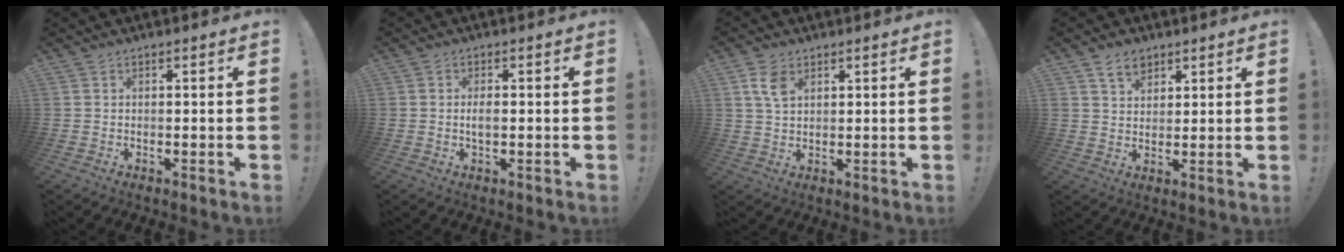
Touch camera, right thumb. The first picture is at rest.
{"total": 2.4, "force": [-0.3, 0.9, 2.1], "torque": [-0.039, -0.003, -0.010]}
{"total": 5.8, "force": [2.6, 3.4, 4.0], "torque": [-0.073, -0.003, 0.051]}
{"total": 5.6, "force": [3.7, 3.5, 2.3], "torque": [-0.042, -0.008, 0.069]}